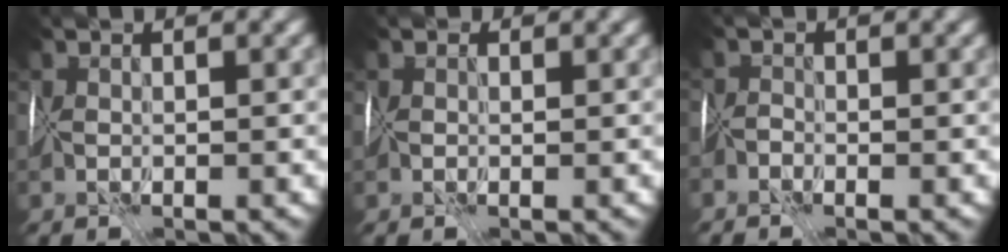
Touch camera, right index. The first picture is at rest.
{"total": 0.7, "force": [0.1, 0.7, 0.2], "torque": [-0.002, 0.002, -0.001]}
{"total": 0.9, "force": [-0.7, -0.5, -0.3], "torque": [0.005, 0.005, -0.019]}